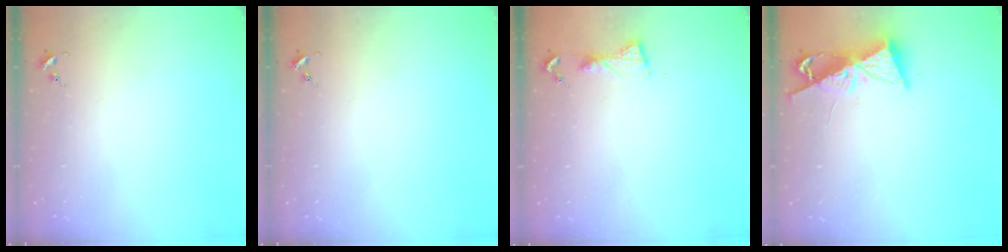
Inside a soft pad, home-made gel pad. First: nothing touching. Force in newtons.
{"total": 0.0}
{"total": 5.3, "press": 5.3, "slide": 0.6}
{"total": 8.4, "press": 8.3, "slide": 0.7}